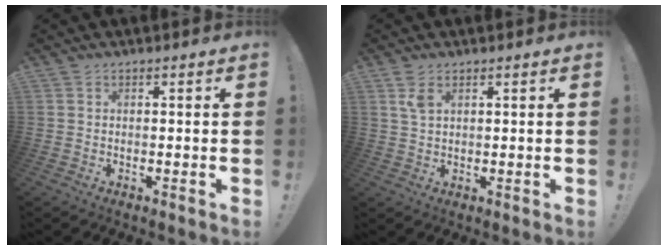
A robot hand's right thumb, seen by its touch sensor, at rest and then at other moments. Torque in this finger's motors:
{"motor_torque": [-0.03, 0.02, 0.25, 0.17, 0.00]}